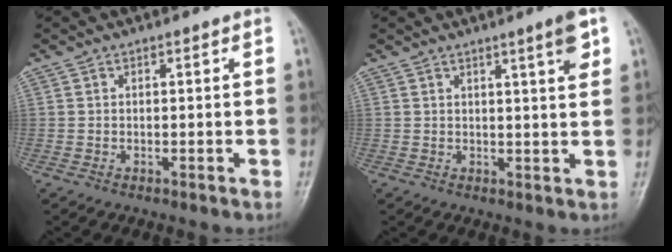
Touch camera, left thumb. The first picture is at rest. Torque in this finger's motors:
{"motor_torque": [-0.29, -0.02, -0.13, -0.19, 0.05]}